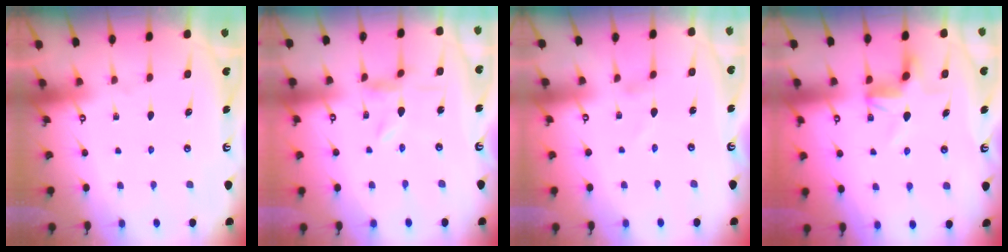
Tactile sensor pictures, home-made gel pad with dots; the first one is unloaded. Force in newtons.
{"total": 1.6, "press": 1.6, "slide": 0.2}
{"total": 1.4, "press": 1.4, "slide": 0.2}
{"total": 5.7, "press": 5.4, "slide": 1.9}